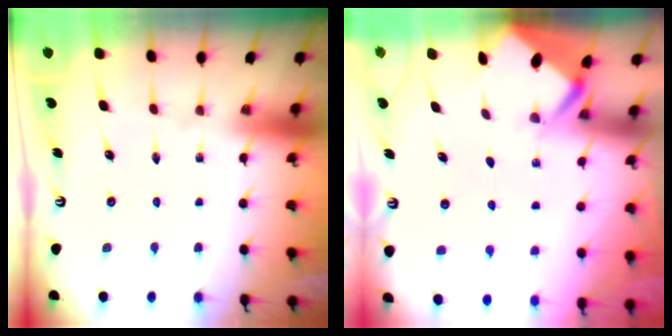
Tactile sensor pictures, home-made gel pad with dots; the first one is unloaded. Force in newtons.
{"total": 2.8, "press": 2.8, "slide": 0.2}